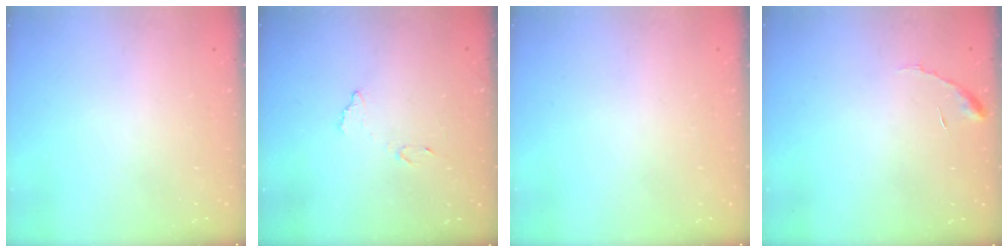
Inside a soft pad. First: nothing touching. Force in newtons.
{"total": 7.9, "press": 7.9, "slide": 0.4}
{"total": 0.0}
{"total": 6.2, "press": 6.2, "slide": 0.4}